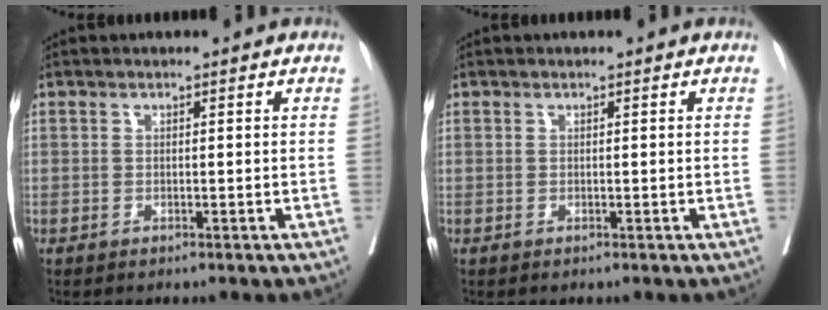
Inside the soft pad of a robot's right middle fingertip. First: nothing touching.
{"total": 0.0}